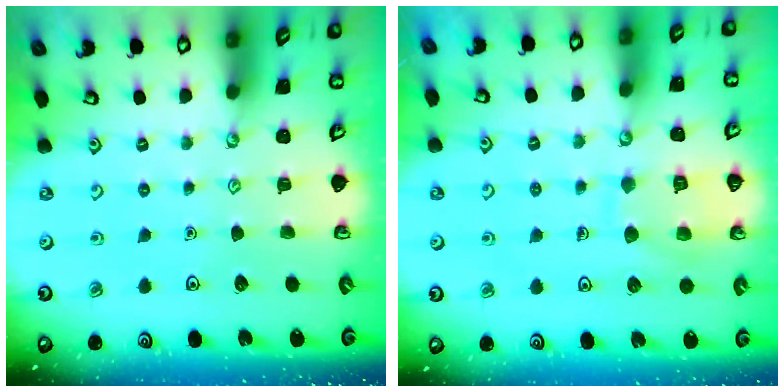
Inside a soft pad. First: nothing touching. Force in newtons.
{"total": 10.0, "press": 10.0, "slide": 0.8}